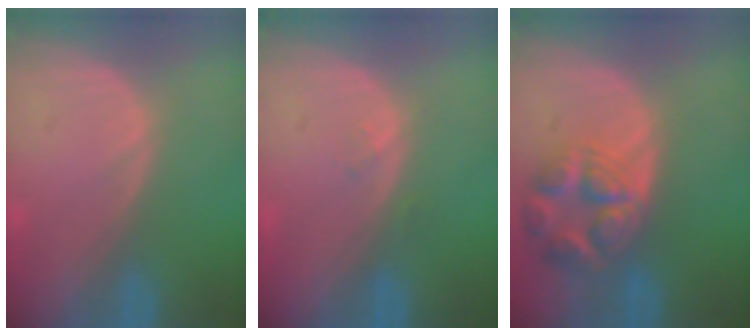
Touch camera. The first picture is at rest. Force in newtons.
{"total": 0.7, "press": 0.7, "slide": 0.1}
{"total": 7.8, "press": 7.0, "slide": 3.5}